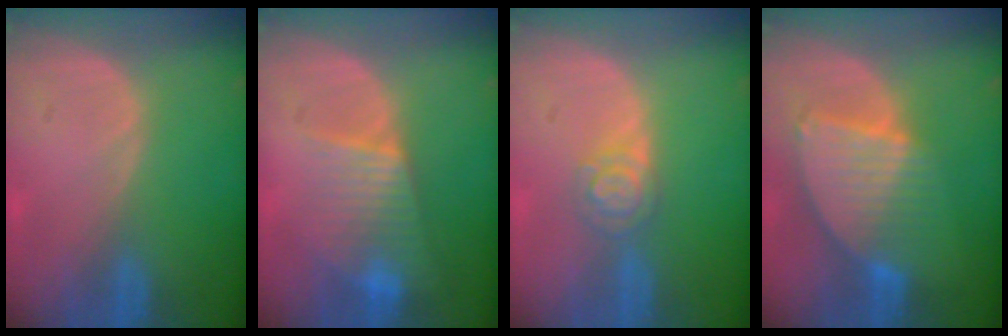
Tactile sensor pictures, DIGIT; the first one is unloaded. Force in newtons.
{"total": 6.7, "press": 6.6, "slide": 1.3}
{"total": 3.9, "press": 3.8, "slide": 0.6}
{"total": 8.4, "press": 7.3, "slide": 4.1}